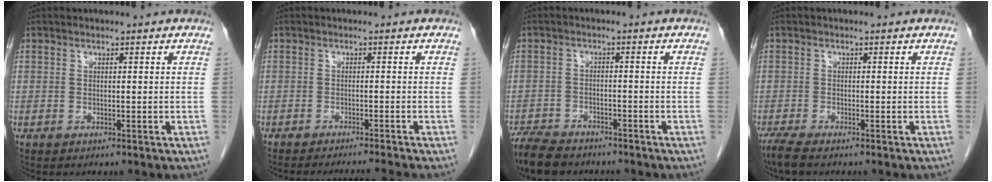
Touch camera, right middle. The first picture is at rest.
{"total": 6.8, "force": [-6.3, -1.6, 2.3], "torque": [-0.014, -0.011, -0.088]}
{"total": 7.6, "force": [-6.6, 2.7, 2.8], "torque": [-0.048, -0.014, -0.110]}
{"total": 2.7, "force": [-2.2, 0.2, 1.5], "torque": [-0.040, -0.010, -0.043]}